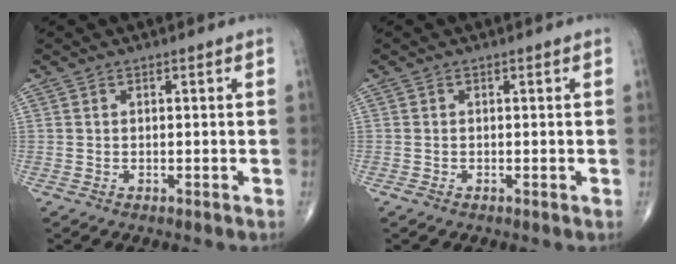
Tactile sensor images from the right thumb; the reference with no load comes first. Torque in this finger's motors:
{"motor_torque": [0.64, 0.73, -0.12, -0.24, 0.01]}